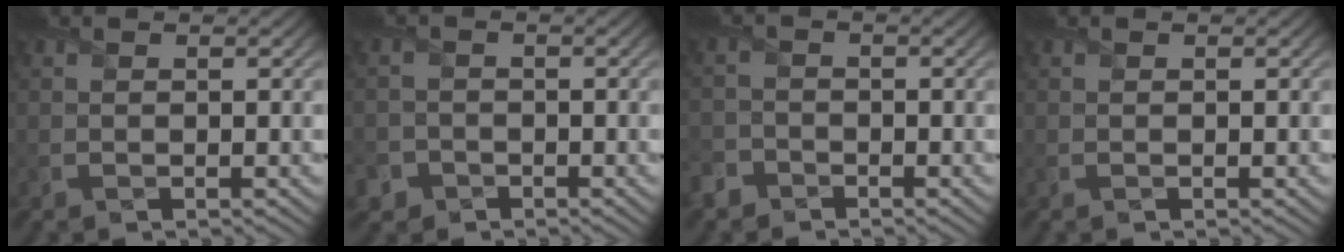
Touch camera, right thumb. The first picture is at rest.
{"total": 3.0, "force": [-1.9, 2.3, 0.4], "torque": [-0.005, 0.002, -0.042]}
{"total": 2.7, "force": [-2.1, 1.6, 0.5], "torque": [-0.012, -0.001, -0.053]}
{"total": 0.0}